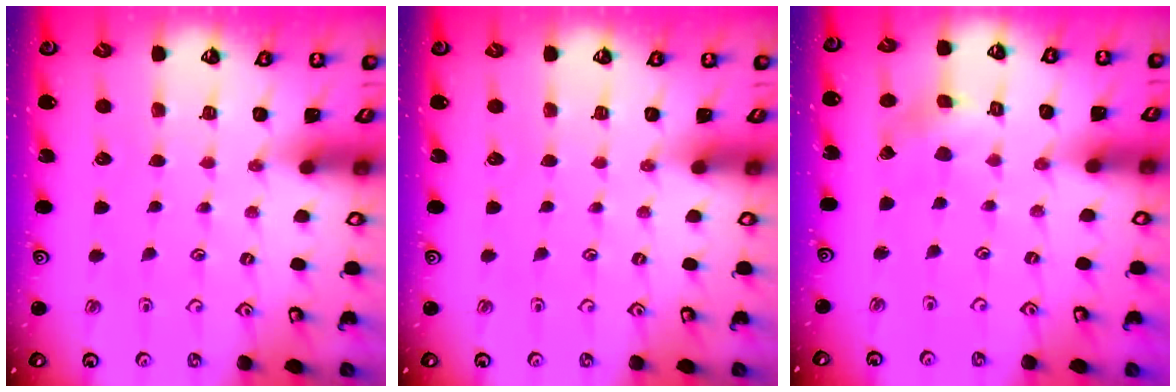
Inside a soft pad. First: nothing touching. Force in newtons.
{"total": 0.0}
{"total": 1.7, "press": 1.6, "slide": 0.4}